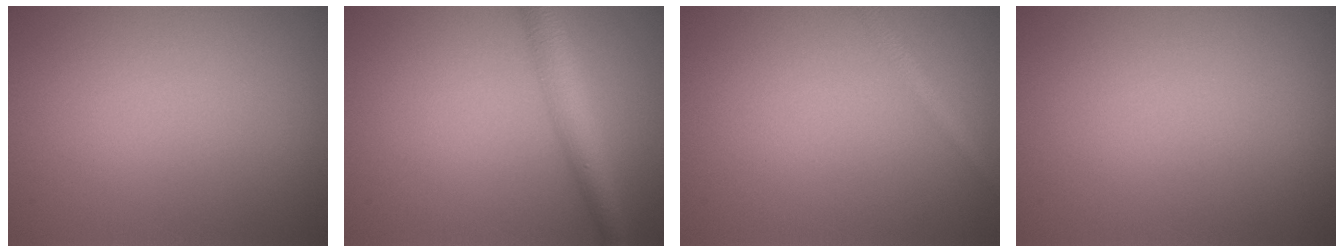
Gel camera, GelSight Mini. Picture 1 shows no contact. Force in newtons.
{"total": 3.8, "press": 3.8, "slide": 0.1}
{"total": 1.5, "press": 1.5, "slide": 0.0}
{"total": 0.0}